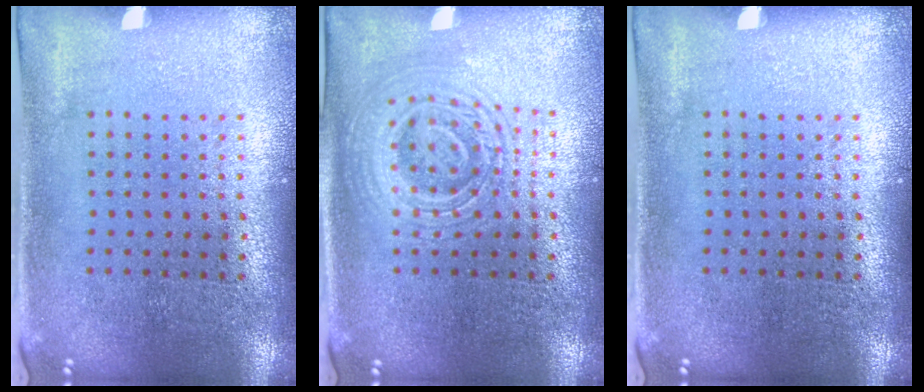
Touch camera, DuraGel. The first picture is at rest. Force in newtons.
{"total": 2.8, "press": 2.7, "slide": 0.5}
{"total": 0.0}